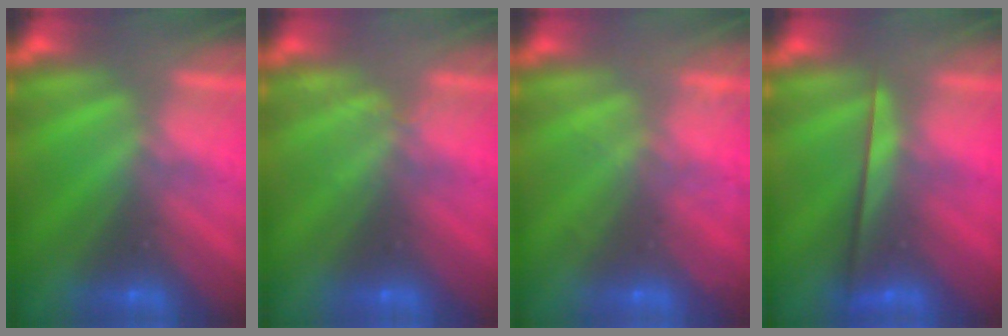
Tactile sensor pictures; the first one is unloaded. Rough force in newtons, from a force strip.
{"total": 2.1}
{"total": 2.1}
{"total": 2.3}